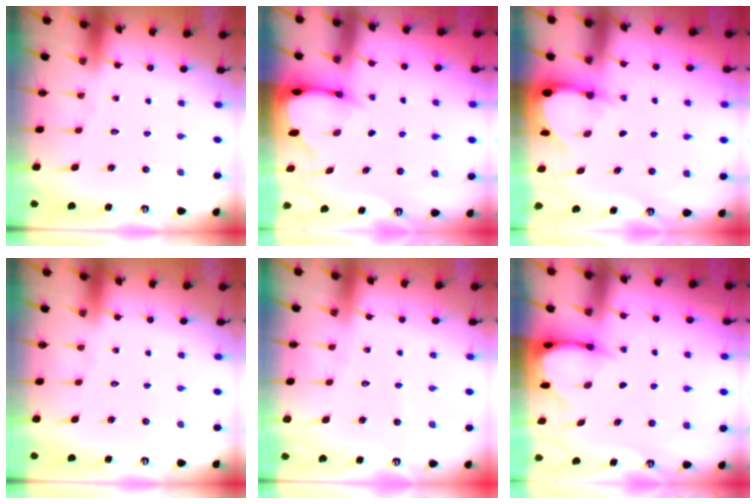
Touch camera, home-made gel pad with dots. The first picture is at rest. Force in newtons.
{"total": 3.2, "press": 3.2, "slide": 0.3}
{"total": 2.9, "press": 2.9, "slide": 0.3}
{"total": 0.0}
{"total": 2.9, "press": 2.9, "slide": 0.3}
{"total": 3.4, "press": 3.4, "slide": 0.3}